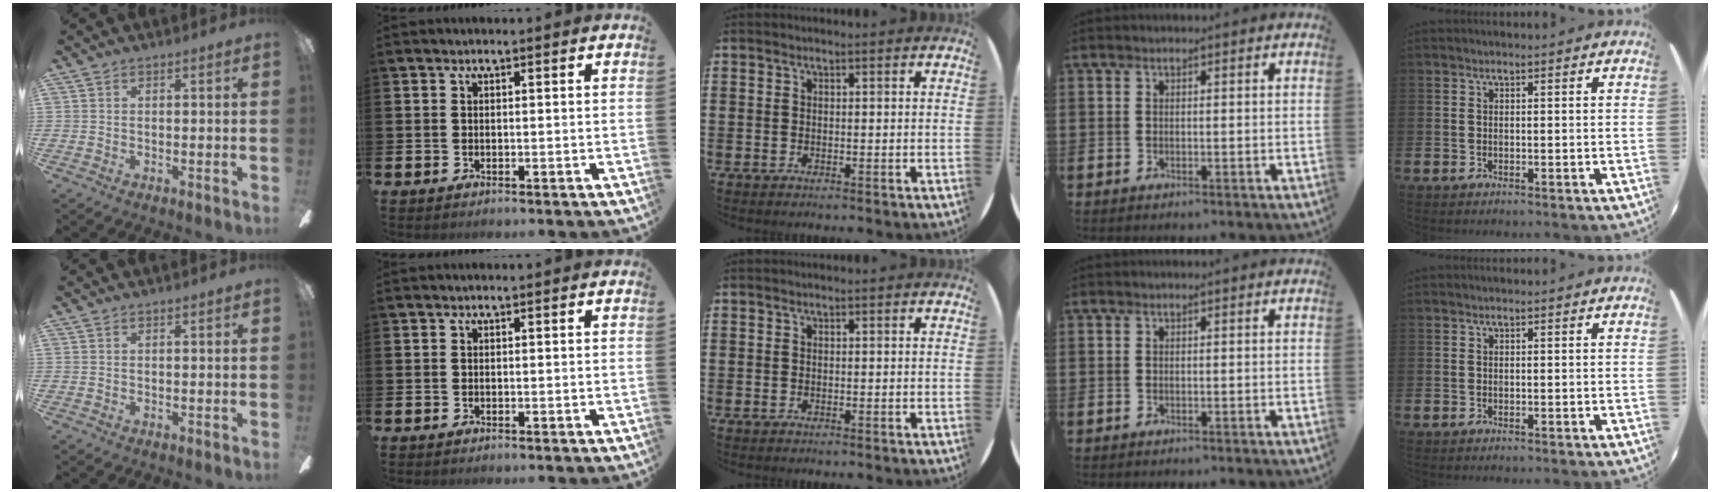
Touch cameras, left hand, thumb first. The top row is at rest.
{}